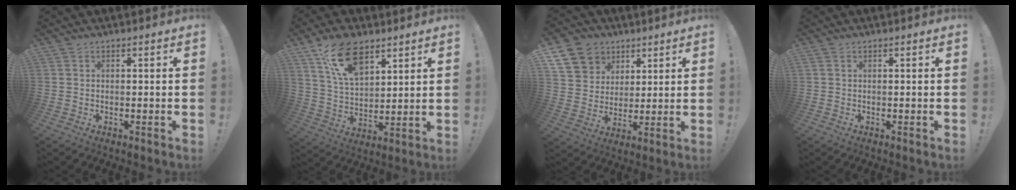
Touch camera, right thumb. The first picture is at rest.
{"total": 15.3, "force": [9.5, 7.9, 9.1], "torque": [-0.147, -0.043, 0.178]}
{"total": 12.2, "force": [6.4, 9.7, 3.6], "torque": [-0.062, -0.034, 0.130]}
{"total": 0.8, "force": [0.4, 0.4, 0.6], "torque": [-0.020, 0.003, 0.010]}